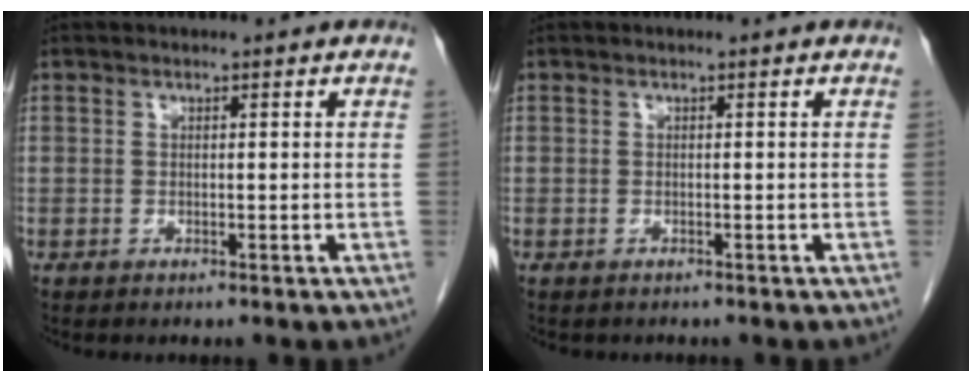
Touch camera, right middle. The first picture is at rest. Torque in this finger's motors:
{"motor_torque": [0.01, 0.00, 0.00, 0.00]}